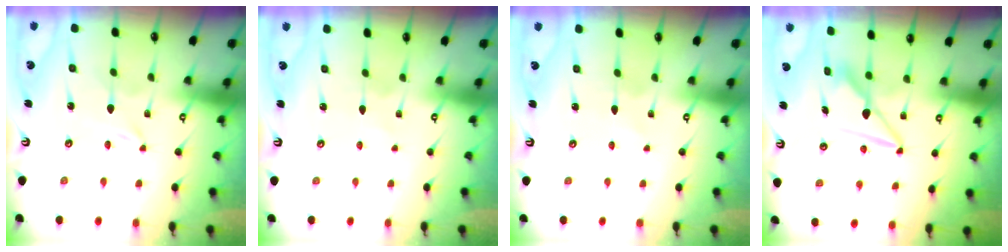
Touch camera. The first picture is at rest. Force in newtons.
{"total": 1.5, "press": 1.5, "slide": 0.2}
{"total": 2.6, "press": 2.6, "slide": 0.3}
{"total": 7.9, "press": 7.9, "slide": 0.3}